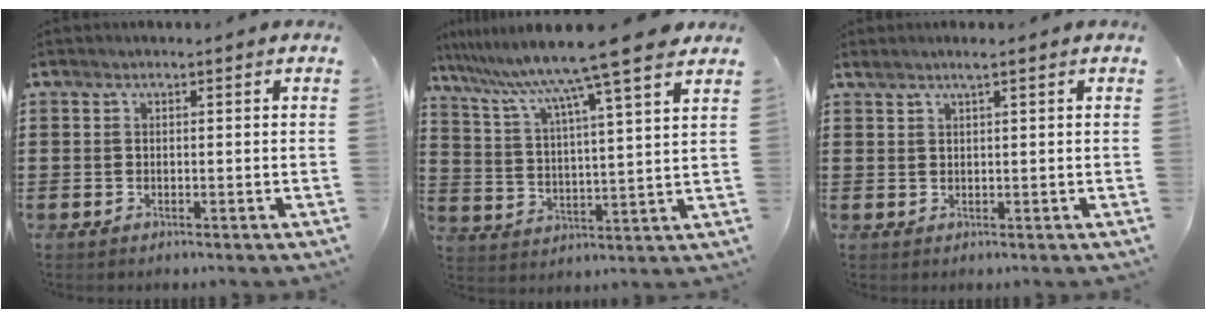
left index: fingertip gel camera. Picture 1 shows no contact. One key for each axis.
{"total": 11.3, "fx": 9.4, "fy": -1.2, "fz": 6.1, "tx": -0.155, "ty": -0.058, "tz": 0.151}
{"total": 1.9, "fx": 1.2, "fy": 0.0, "fz": 1.4, "tx": -0.029, "ty": 0.000, "tz": 0.022}